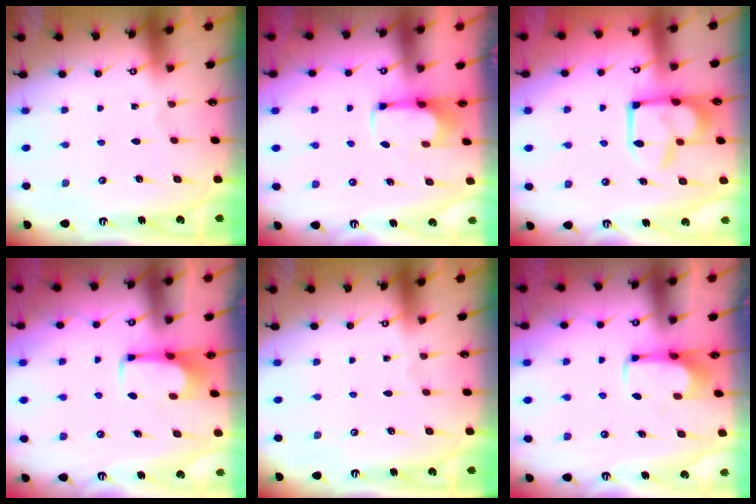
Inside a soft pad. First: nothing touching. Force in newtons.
{"total": 2.7, "press": 2.6, "slide": 0.9}
{"total": 5.8, "press": 5.8, "slide": 1.0}
{"total": 1.7, "press": 1.7, "slide": 0.4}
{"total": 0.0}
{"total": 1.8, "press": 1.8, "slide": 0.1}